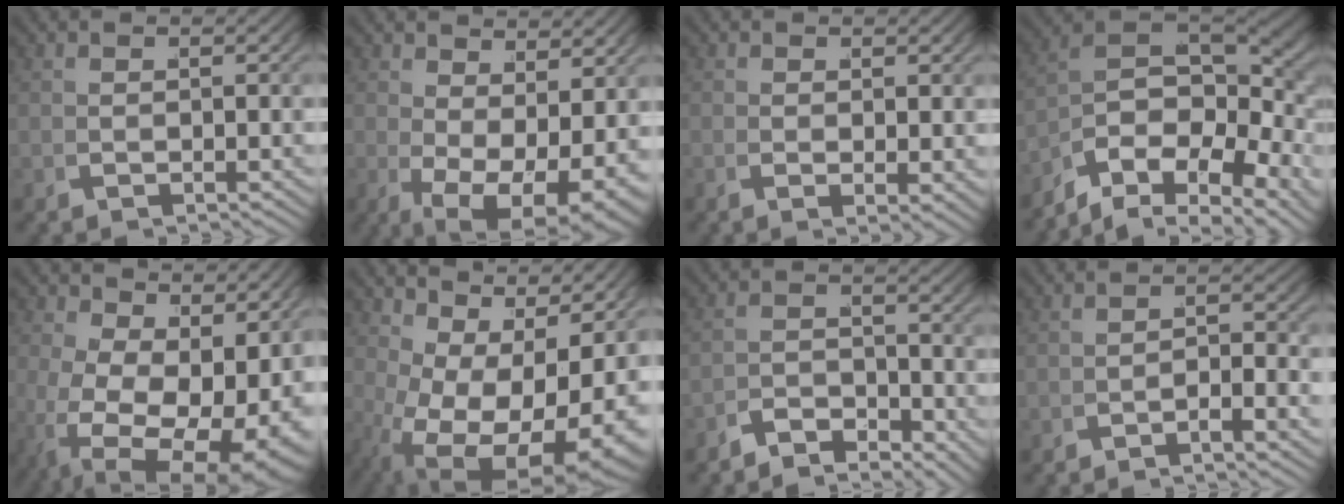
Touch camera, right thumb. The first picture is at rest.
{"total": 9.0, "force": [-1.9, 5.6, 6.8], "torque": [-0.134, -0.053, -0.006]}
{"total": 1.0, "force": [0.1, 0.3, 0.9], "torque": [-0.013, -0.003, 0.002]}
{"total": 16.0, "force": [-0.1, 11.2, 11.5], "torque": [-0.231, -0.026, -0.007]}
{"total": 14.8, "force": [-2.2, 9.4, 11.2], "torque": [-0.214, -0.067, 0.003]}
{"total": 14.0, "force": [-0.2, 8.4, 11.2], "torque": [-0.212, -0.047, 0.027]}
{"total": 4.1, "force": [-3.7, 1.6, 0.7], "torque": [0.004, -0.003, -0.077]}
{"total": 2.0, "force": [-1.6, -0.3, 1.0], "torque": [-0.016, 0.007, -0.035]}